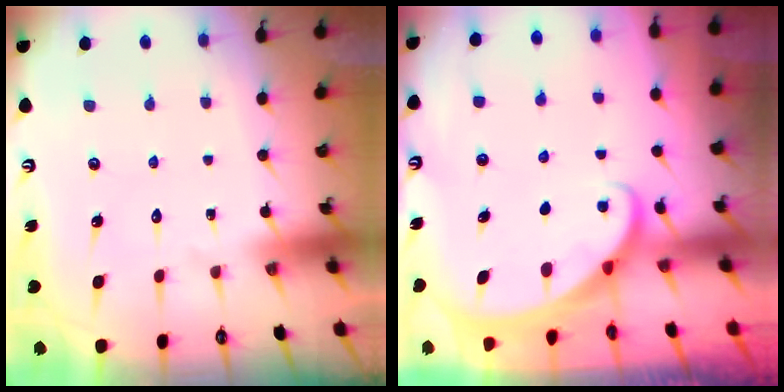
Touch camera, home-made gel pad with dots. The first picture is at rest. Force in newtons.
{"total": 1.9, "press": 1.9, "slide": 0.2}